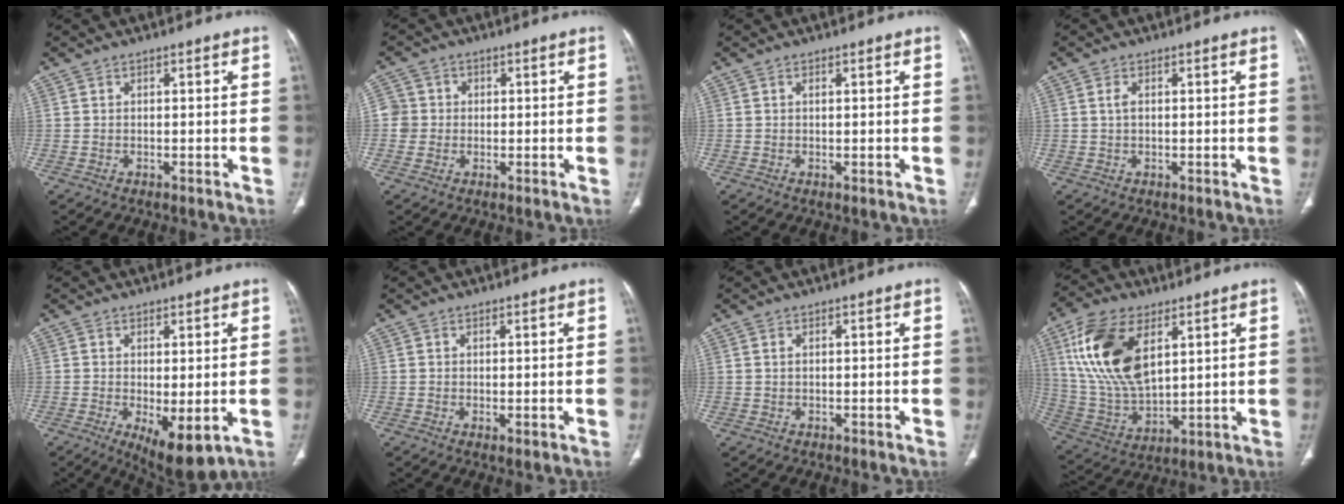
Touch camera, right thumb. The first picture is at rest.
{"total": 3.8, "force": [0.0, 3.8, 0.3], "torque": [0.022, 0.009, -0.003]}
{"total": 0.7, "force": [0.2, 0.2, 0.7], "torque": [-0.017, -0.003, 0.005]}
{"total": 1.6, "force": [0.3, 0.9, 1.3], "torque": [-0.028, 0.003, 0.009]}
{"total": 8.3, "force": [-2.2, 3.1, 7.4], "torque": [-0.113, -0.019, -0.021]}
{"total": 0.9, "force": [-0.1, 0.3, 0.9], "torque": [-0.020, -0.007, 0.002]}
{"total": 0.6, "force": [0.3, 0.3, 0.4], "torque": [-0.013, 0.004, 0.006]}
{"total": 18.8, "force": [7.1, 9.9, 14.3], "torque": [-0.272, -0.022, 0.145]}